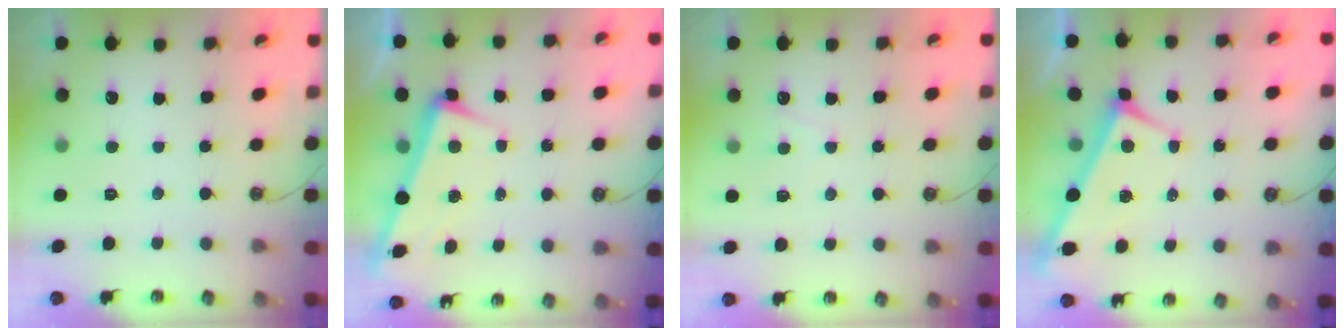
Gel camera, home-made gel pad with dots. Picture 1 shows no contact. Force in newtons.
{"total": 3.2, "press": 3.0, "slide": 1.1}
{"total": 2.2, "press": 2.2, "slide": 0.3}
{"total": 4.0, "press": 3.9, "slide": 0.6}